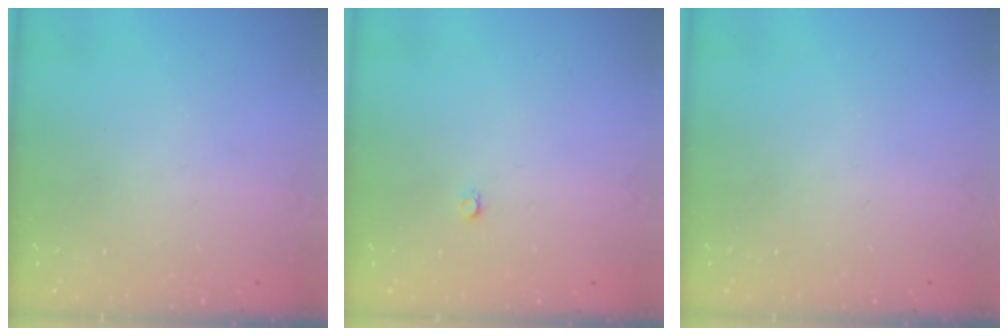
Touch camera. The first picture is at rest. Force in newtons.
{"total": 2.2, "press": 2.2, "slide": 0.3}
{"total": 0.0}